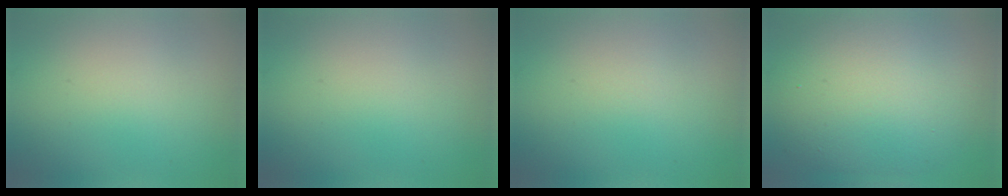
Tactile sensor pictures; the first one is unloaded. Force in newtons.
{"total": 0.0}
{"total": 0.0}
{"total": 10.1, "press": 10.1, "slide": 0.6}